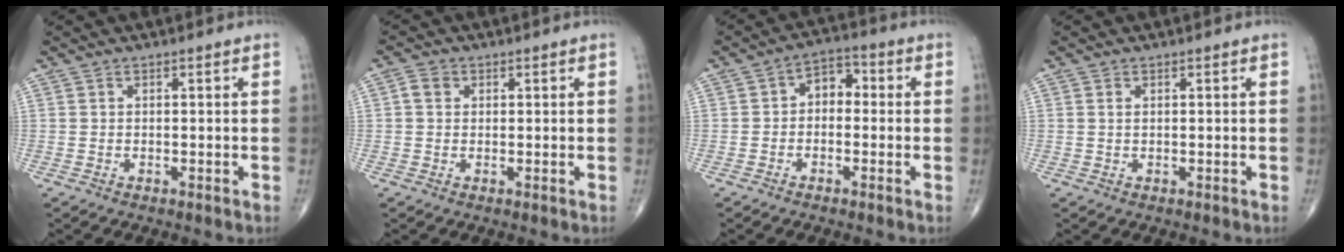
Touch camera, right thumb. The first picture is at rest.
{"total": 2.3, "force": [0.5, 1.9, 1.2], "torque": [-0.018, 0.005, 0.008]}
{"total": 5.0, "force": [-0.3, 3.5, 3.5], "torque": [-0.030, 0.025, -0.022]}
{"total": 0.6, "force": [0.2, 0.3, 0.5], "torque": [-0.012, 0.003, 0.005]}